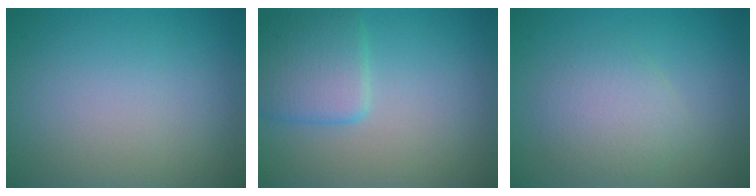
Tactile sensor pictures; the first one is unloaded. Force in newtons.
{"total": 3.7, "press": 3.6, "slide": 0.2}
{"total": 3.0, "press": 3.0, "slide": 0.0}